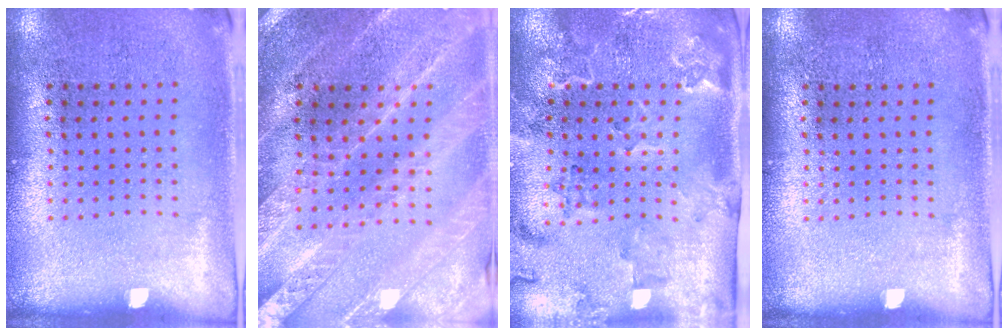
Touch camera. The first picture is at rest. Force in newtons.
{"total": 2.4, "press": 2.4, "slide": 0.2}
{"total": 2.2, "press": 2.2, "slide": 0.6}
{"total": 0.0}